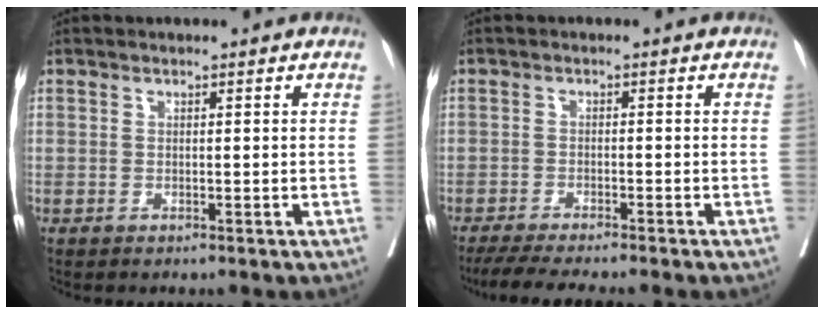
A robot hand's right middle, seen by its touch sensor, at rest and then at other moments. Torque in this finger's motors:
{"motor_torque": [0.52, -0.51, 0.06, 0.03]}